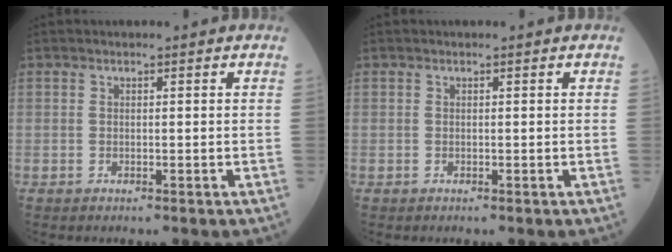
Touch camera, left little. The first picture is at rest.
{"total": 0.0}